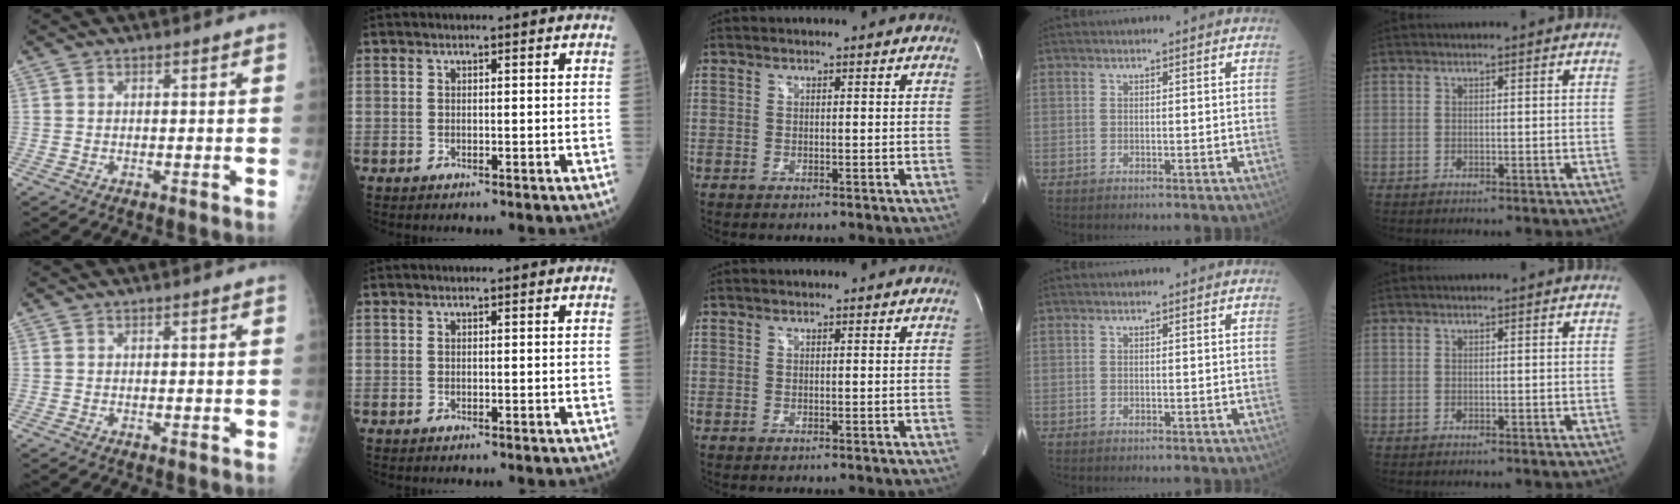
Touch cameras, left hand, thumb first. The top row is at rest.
{}